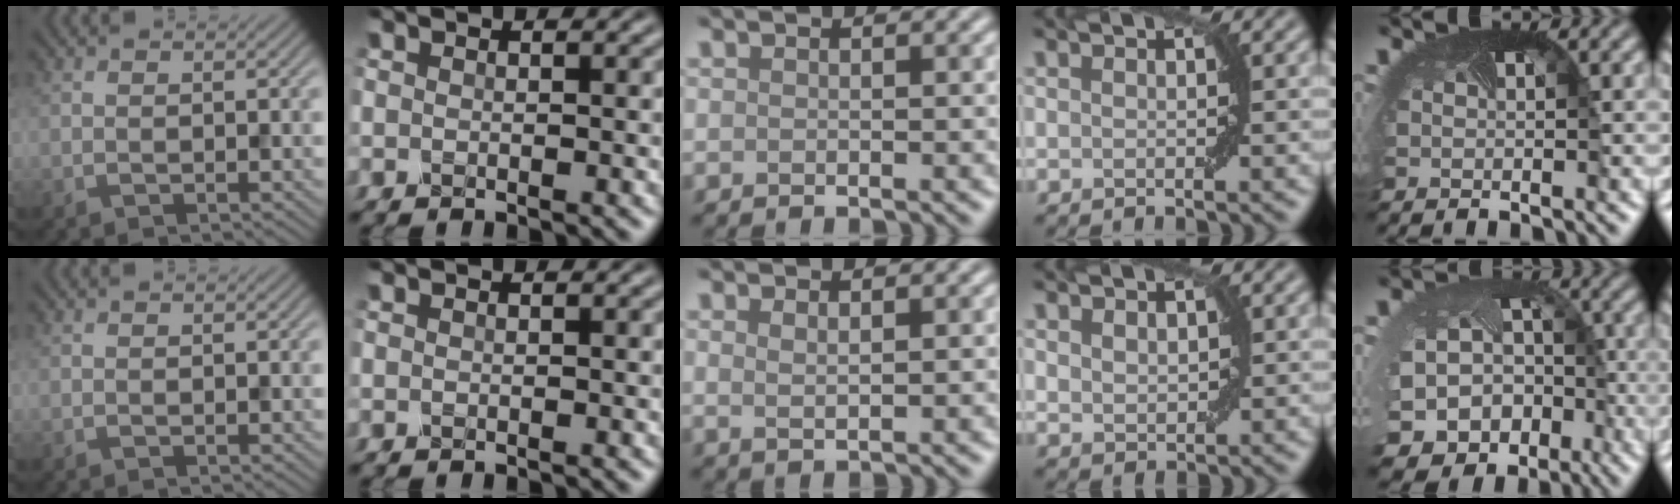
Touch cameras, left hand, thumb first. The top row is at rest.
{"middle": {"total": 1.1, "force": [0.6, 0.3, 0.8], "torque": [-0.016, -0.003, 0.013]}, "ring": {"total": 1.5, "force": [0.7, 1.1, 0.9], "torque": [-0.015, -0.001, 0.018]}, "little": {"total": 16.3, "force": [-8.8, 12.6, 5.3], "torque": [-0.111, -0.083, -0.106]}}